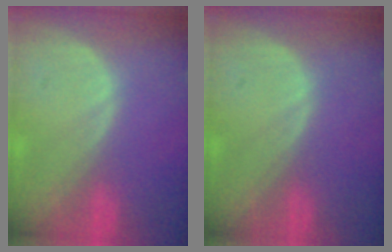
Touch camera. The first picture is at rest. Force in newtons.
{"total": 0.0}